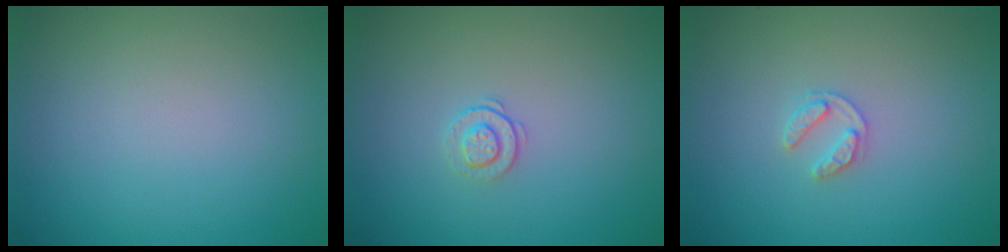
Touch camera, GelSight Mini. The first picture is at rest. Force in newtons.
{"total": 1.2, "press": 0.9, "slide": 0.8}
{"total": 1.6, "press": 1.6, "slide": 0.3}